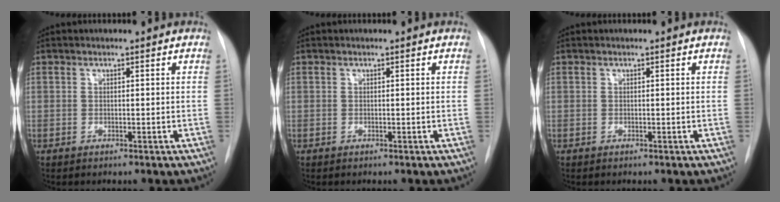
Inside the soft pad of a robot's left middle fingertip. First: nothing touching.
{"total": 0.0}
{"total": 0.0}